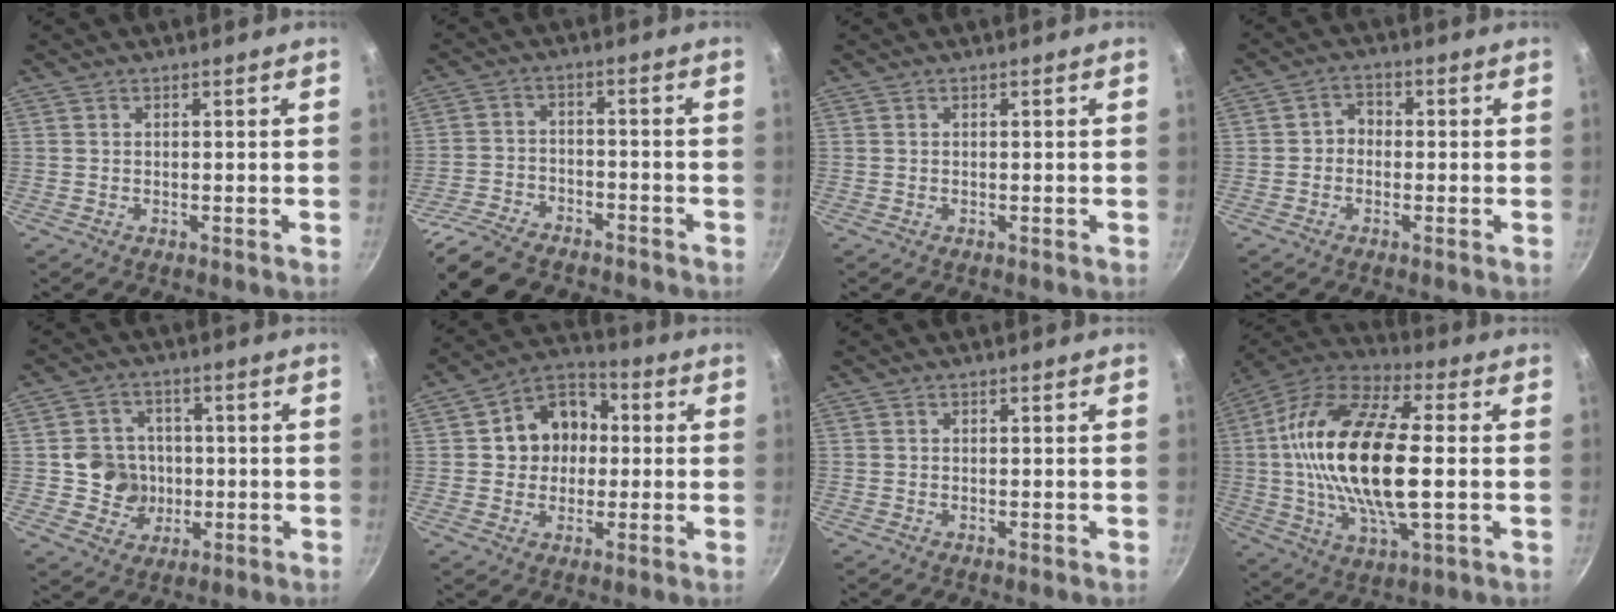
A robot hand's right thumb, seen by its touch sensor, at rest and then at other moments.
{"total": 13.1, "force": [-10.8, 5.1, 5.4], "torque": [-0.105, 0.058, -0.193]}
{"total": 0.0}
{"total": 3.0, "force": [-0.7, 2.5, 1.5], "torque": [-0.010, 0.014, -0.021]}
{"total": 8.3, "force": [-0.6, 7.8, 2.8], "torque": [-0.011, 0.016, -0.011]}
{"total": 10.3, "force": [0.6, 8.9, 5.1], "torque": [-0.035, 0.019, -0.008]}
{"total": 0.0}
{"total": 24.7, "force": [0.4, 10.5, 22.3], "torque": [-0.435, 0.021, -0.008]}